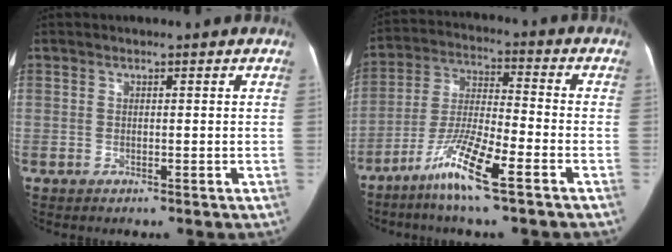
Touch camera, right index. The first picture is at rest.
{"total": 11.1, "force": [-6.7, 0.4, 8.8], "torque": [-0.180, -0.017, -0.132]}